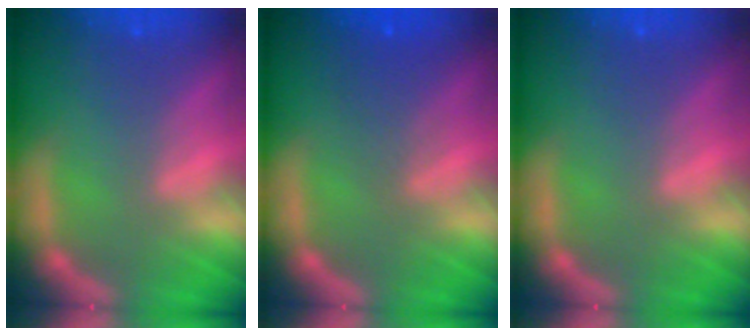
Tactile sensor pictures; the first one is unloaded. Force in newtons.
{"total": 2.5}
{"total": 0.0}